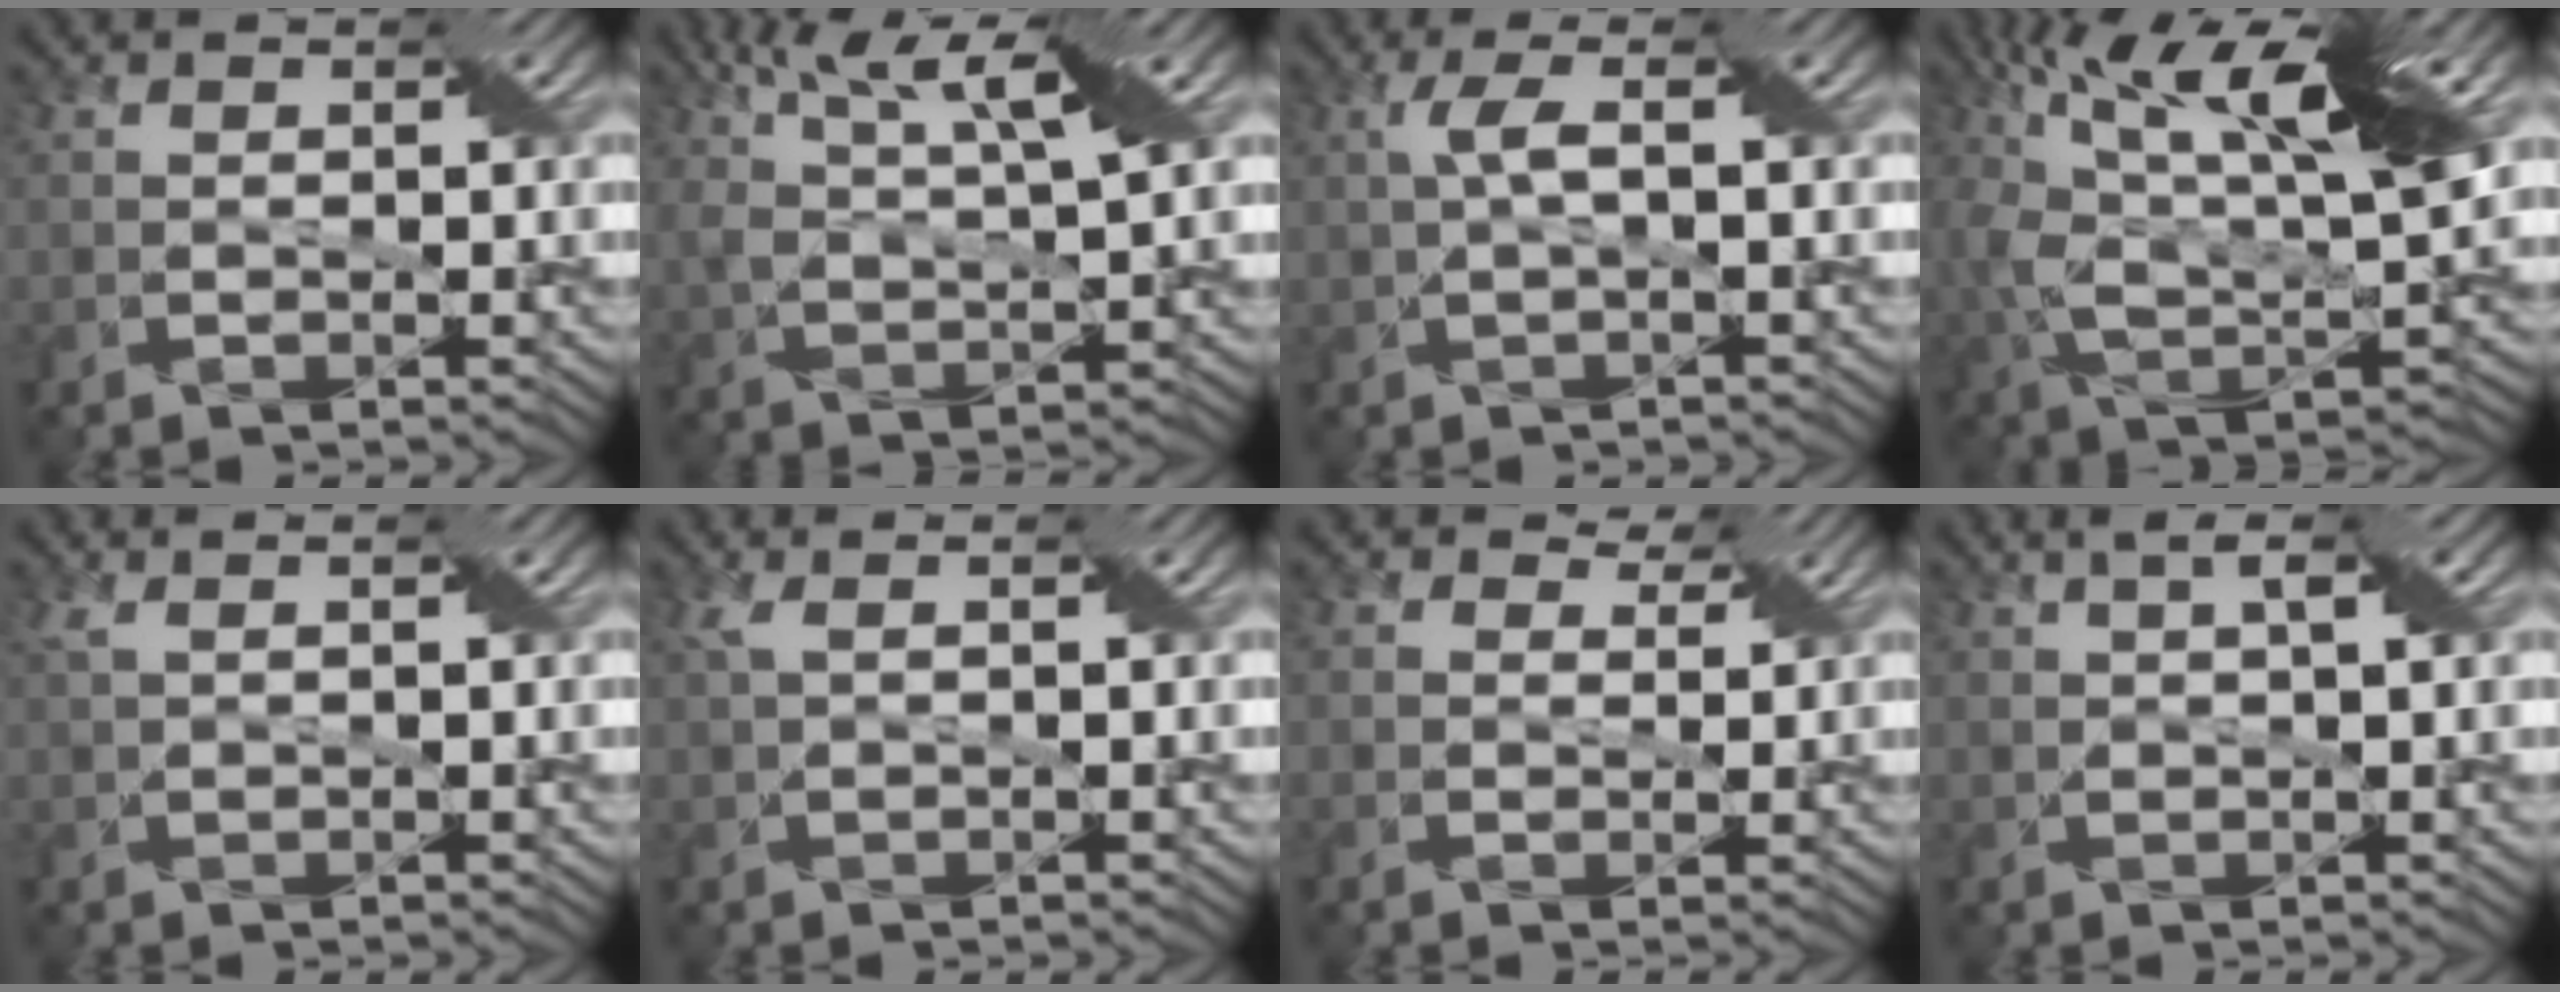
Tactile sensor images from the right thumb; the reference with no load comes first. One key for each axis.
{"total": 9.6, "fx": 5.0, "fy": 3.0, "fz": 7.6, "tx": -0.164, "ty": 0.016, "tz": 0.083}
{"total": 2.8, "fx": 0.4, "fy": 0.2, "fz": 2.7, "tx": -0.060, "ty": 0.010, "tz": 0.008}
{"total": 15.8, "fx": 5.4, "fy": 6.8, "fz": 13.2, "tx": -0.266, "ty": 0.013, "tz": 0.089}
{"total": 1.4, "fx": 1.0, "fy": 0.1, "fz": 1.1, "tx": -0.033, "ty": 0.006, "tz": 0.020}
{"total": 1.8, "fx": 0.8, "fy": 0.2, "fz": 1.5, "tx": -0.043, "ty": 0.008, "tz": 0.016}
{"total": 3.1, "fx": 2.5, "fy": 1.4, "fz": 1.1, "tx": -0.021, "ty": -0.004, "tz": 0.035}
{"total": 2.6, "fx": 1.4, "fy": 0.3, "fz": 2.2, "tx": -0.032, "ty": 0.005, "tz": 0.018}